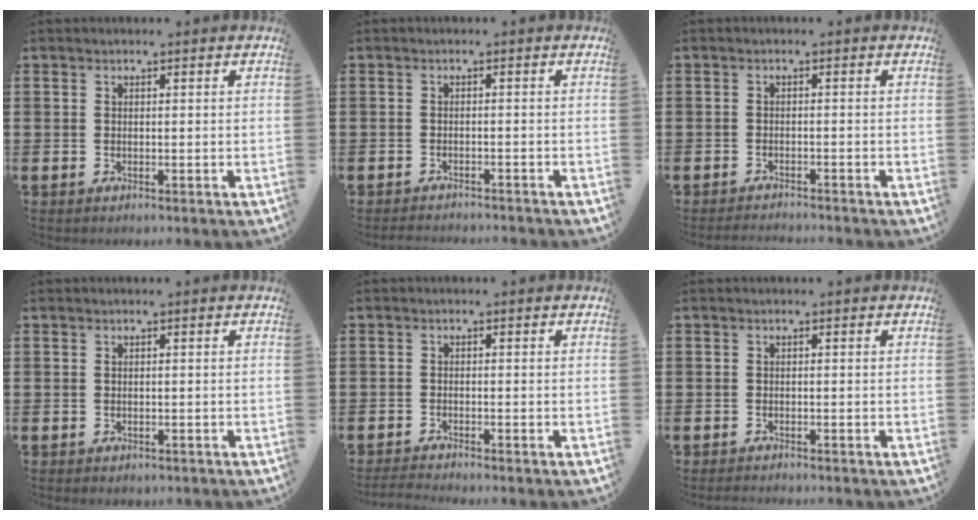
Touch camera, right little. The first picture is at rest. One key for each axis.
{"total": 1.2, "fx": -1.2, "fy": 0.0, "fz": -0.1, "tx": -0.003, "ty": 0.001, "tz": -0.024}
{"total": 1.3, "fx": -1.3, "fy": -0.1, "fz": 0.0, "tx": -0.003, "ty": 0.001, "tz": -0.025}
{"total": 0.0}
{"total": 1.3, "fx": -1.2, "fy": 0.0, "fz": 0.4, "tx": -0.007, "ty": 0.001, "tz": -0.023}
{"total": 0.6, "fx": -0.6, "fy": 0.0, "fz": 0.0, "tx": 0.007, "ty": -0.007, "tz": -0.013}